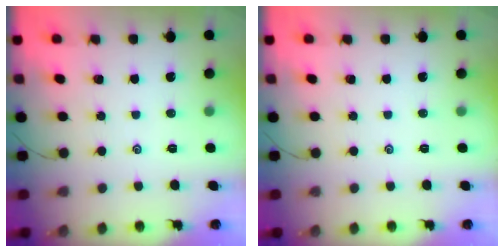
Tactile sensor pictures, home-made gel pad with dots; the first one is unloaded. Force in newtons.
{"total": 0.0}